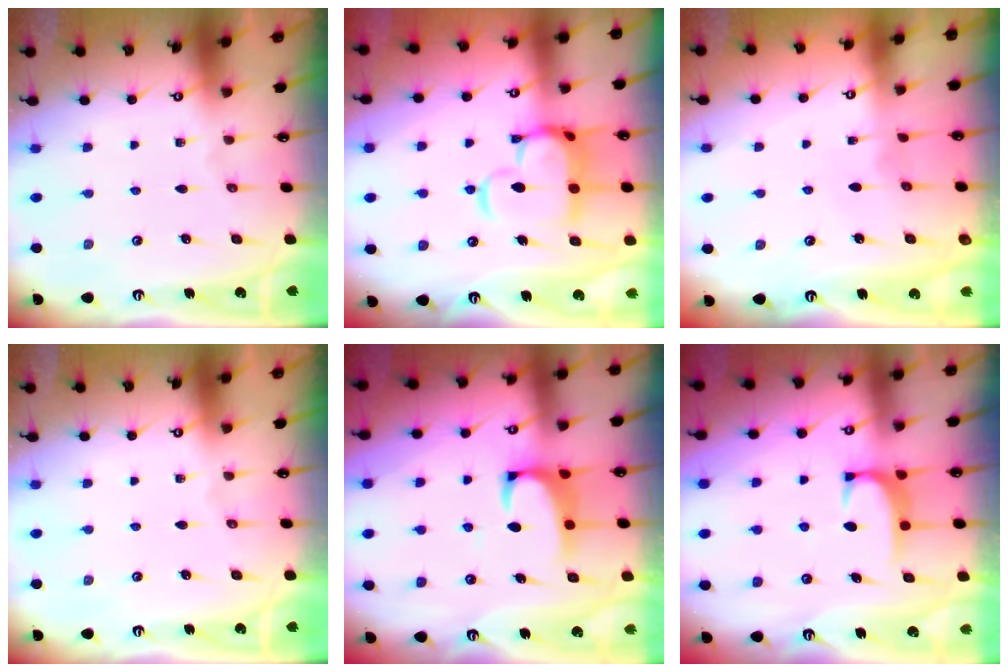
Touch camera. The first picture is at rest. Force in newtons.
{"total": 8.7, "press": 8.6, "slide": 1.3}
{"total": 2.3, "press": 2.3, "slide": 0.3}
{"total": 0.0}
{"total": 2.1, "press": 1.8, "slide": 0.9}
{"total": 1.9, "press": 1.8, "slide": 0.5}